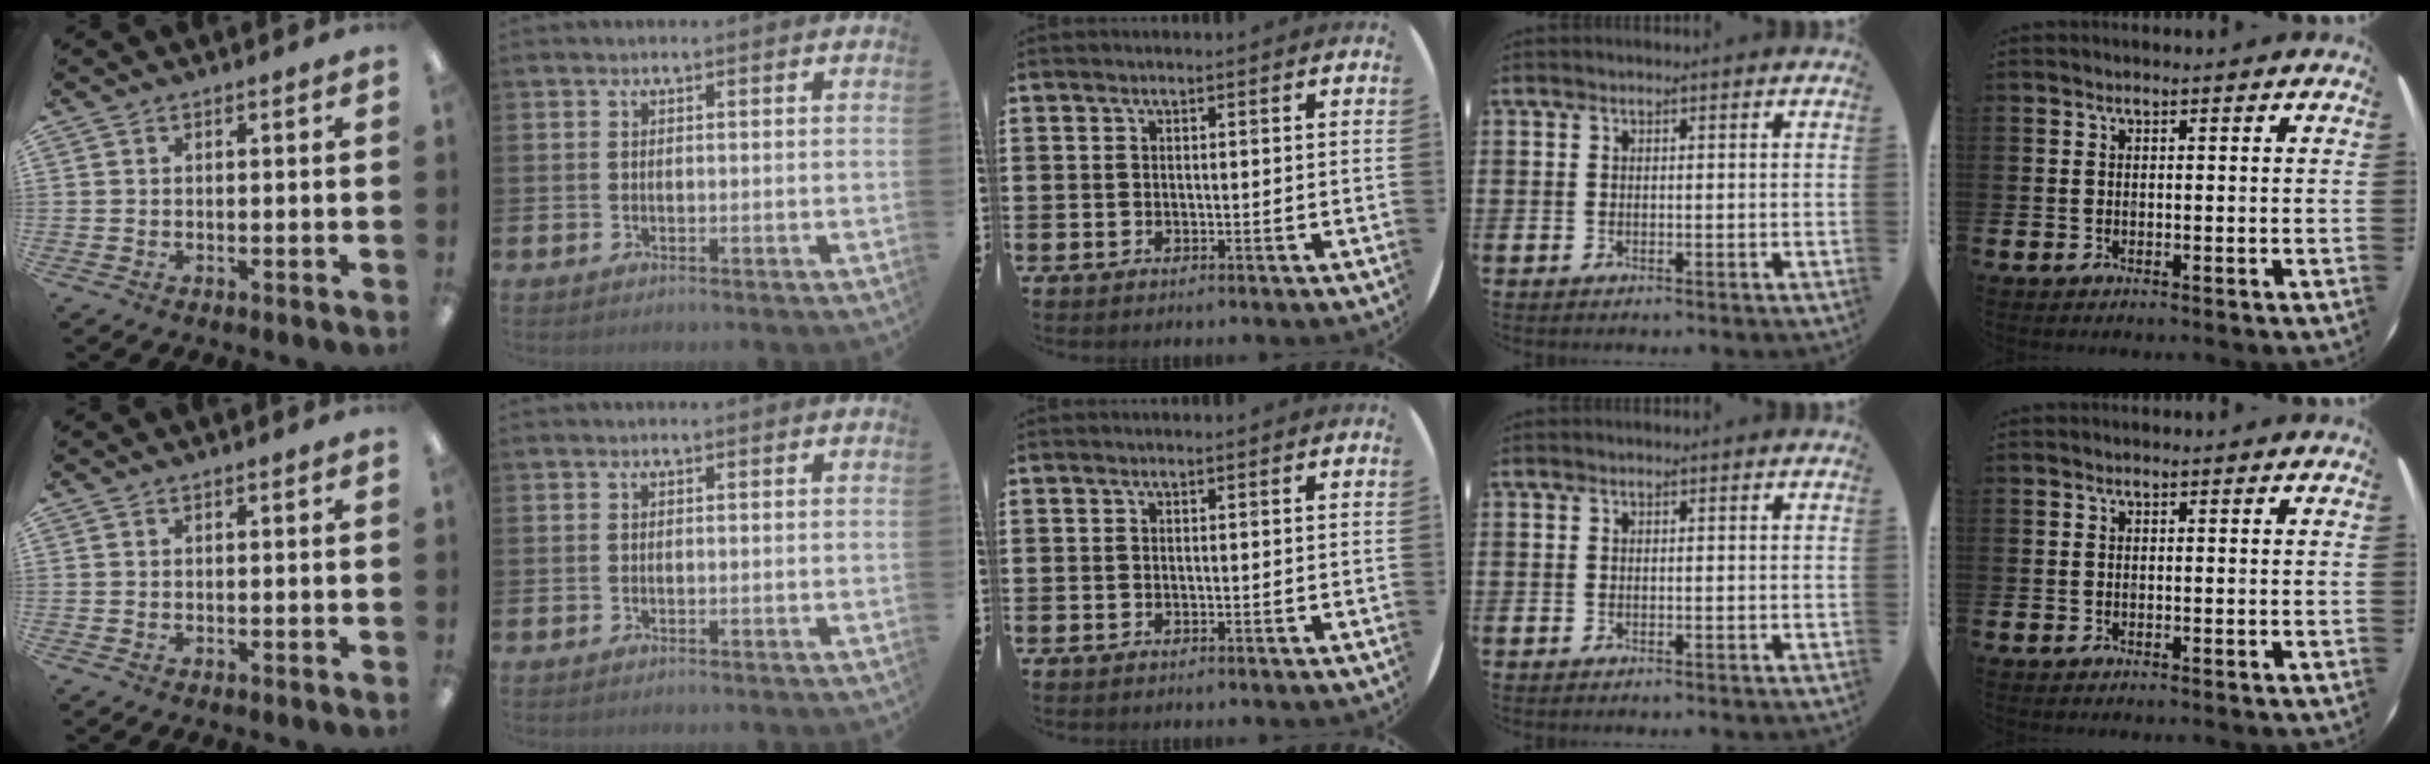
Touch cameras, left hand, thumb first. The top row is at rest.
{}